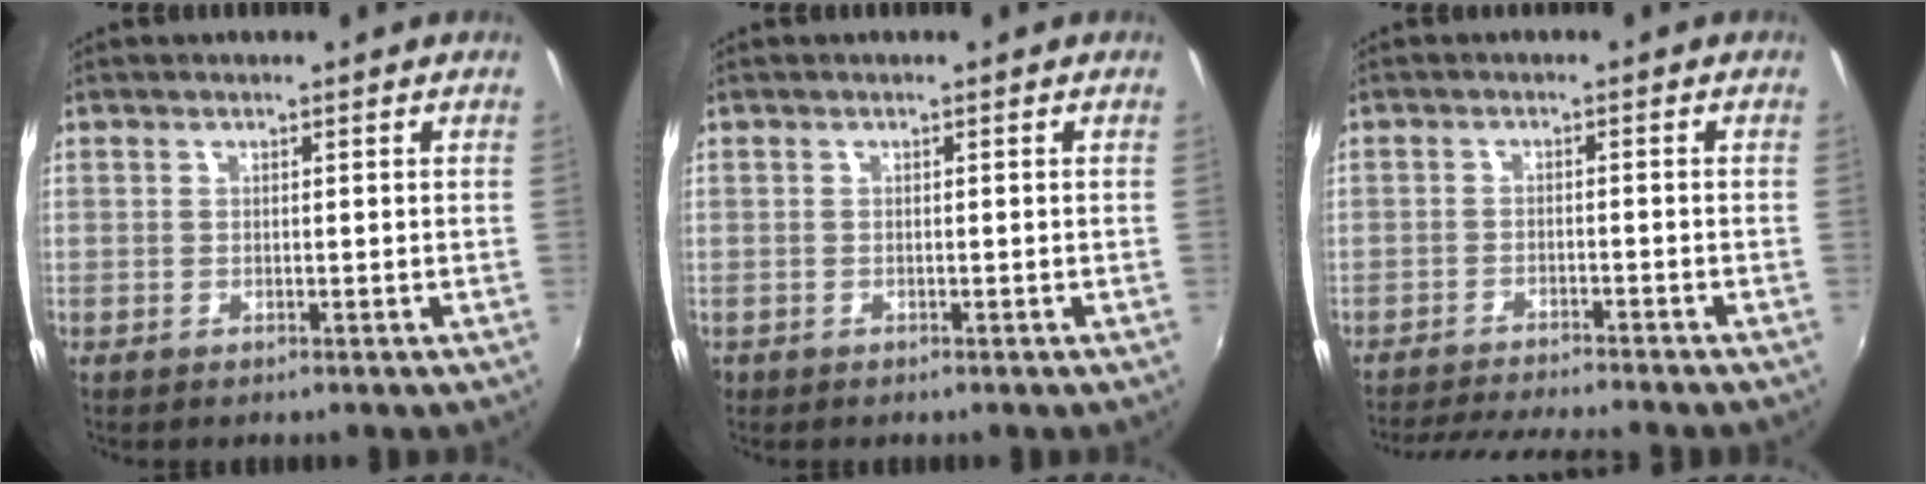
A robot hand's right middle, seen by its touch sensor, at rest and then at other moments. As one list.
[{"total": 0.5, "force": [-0.3, 0.4, 0.0], "torque": [-0.002, -0.003, -0.005]}, {"total": 10.0, "force": [-9.3, 0.1, 3.8], "torque": [-0.087, -0.014, -0.144]}]